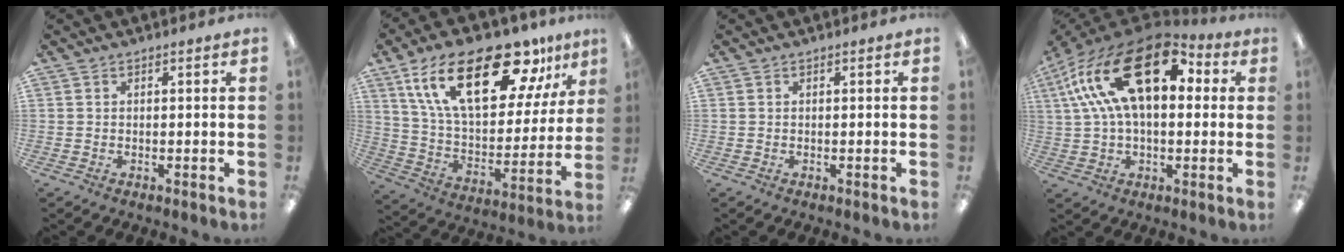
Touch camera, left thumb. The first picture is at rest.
{"total": 26.2, "force": [15.0, 11.5, 18.1], "torque": [-0.308, -0.060, 0.257]}
{"total": 0.0}
{"total": 23.5, "force": [8.7, 12.6, 17.9], "torque": [-0.340, -0.032, 0.142]}